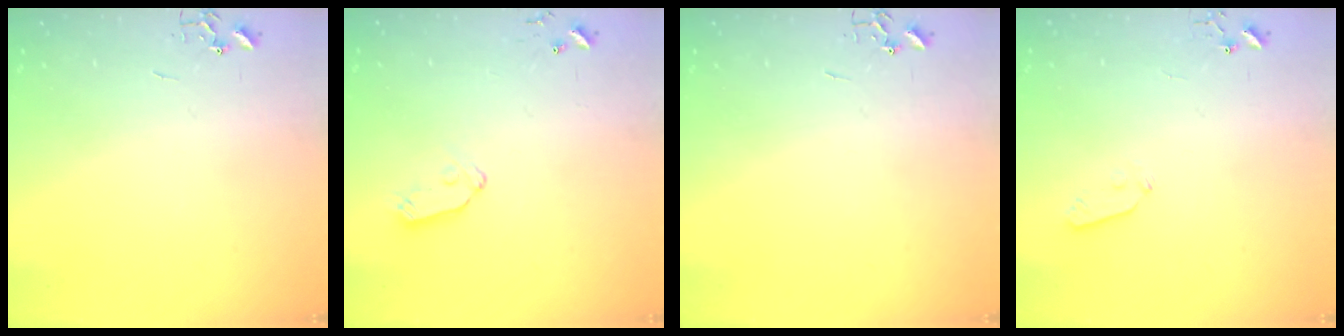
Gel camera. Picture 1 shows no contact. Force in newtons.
{"total": 6.8, "press": 6.8, "slide": 0.4}
{"total": 0.0}
{"total": 3.7, "press": 3.6, "slide": 0.4}